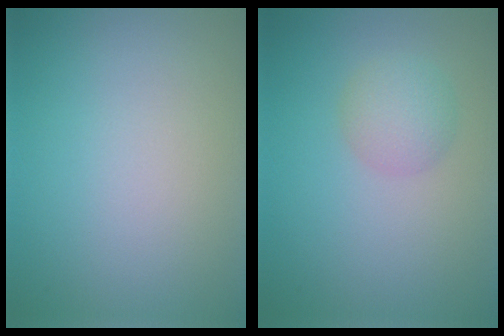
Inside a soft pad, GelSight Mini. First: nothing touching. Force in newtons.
{"total": 2.4, "press": 2.4, "slide": 0.1}